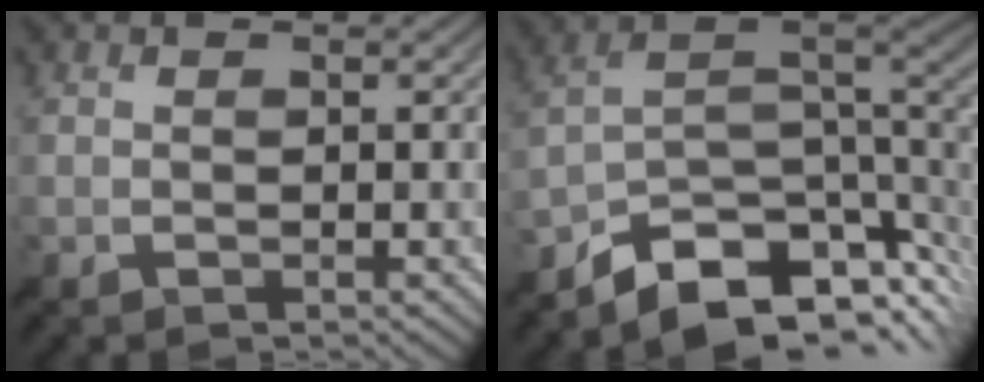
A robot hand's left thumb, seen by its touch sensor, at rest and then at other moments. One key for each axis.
{"total": 11.6, "fx": -7.7, "fy": 5.5, "fz": 6.8, "tx": -0.128, "ty": -0.013, "tz": -0.118}